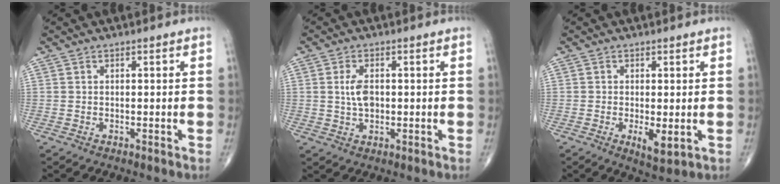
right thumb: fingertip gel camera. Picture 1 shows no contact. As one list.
[{"total": 4.0, "force": [0.3, 2.2, 3.3], "torque": [-0.062, -0.001, 0.006]}, {"total": 4.4, "force": [-0.9, 1.7, 3.9], "torque": [-0.064, -0.013, -0.012]}]